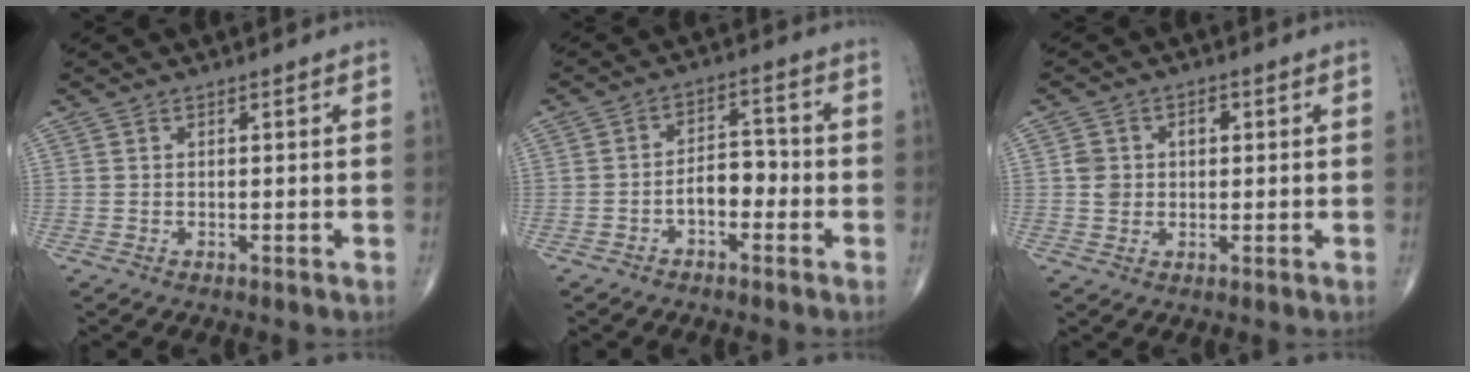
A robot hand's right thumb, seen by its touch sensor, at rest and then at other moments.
{"total": 5.5, "force": [-2.0, 3.2, 3.9], "torque": [-0.046, 0.030, -0.042]}
{"total": 4.5, "force": [0.5, 3.8, 2.3], "torque": [-0.022, 0.010, 0.009]}